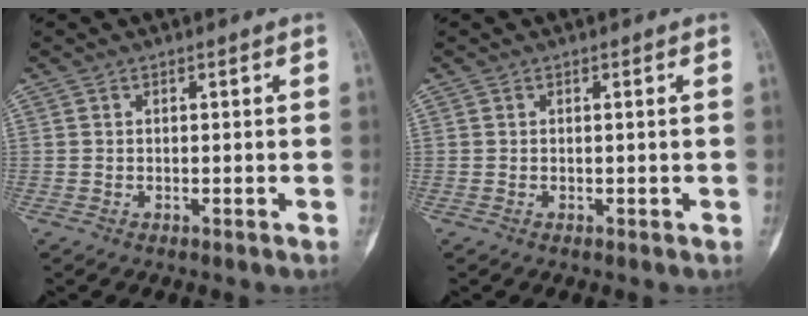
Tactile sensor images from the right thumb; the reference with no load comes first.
{"total": 0.6, "force": [-0.1, -0.1, 0.6], "torque": [-0.010, 0.001, 0.000]}